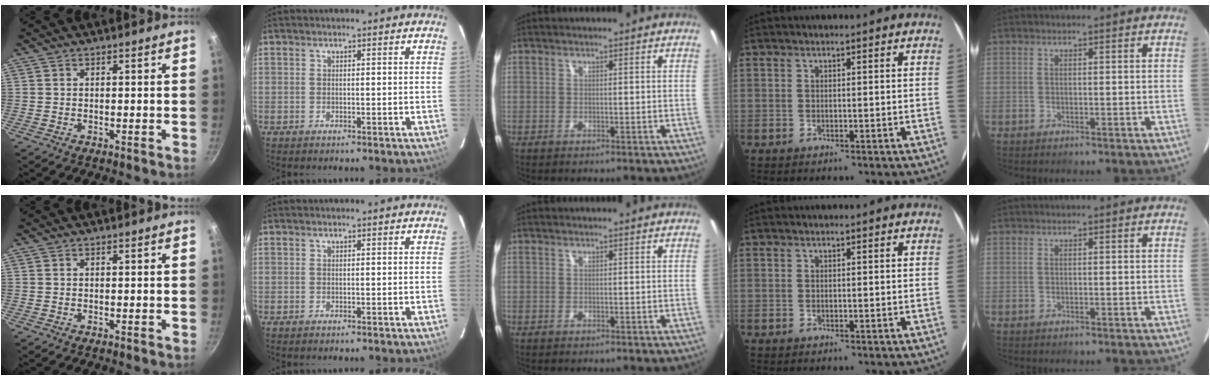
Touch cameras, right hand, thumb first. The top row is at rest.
{}